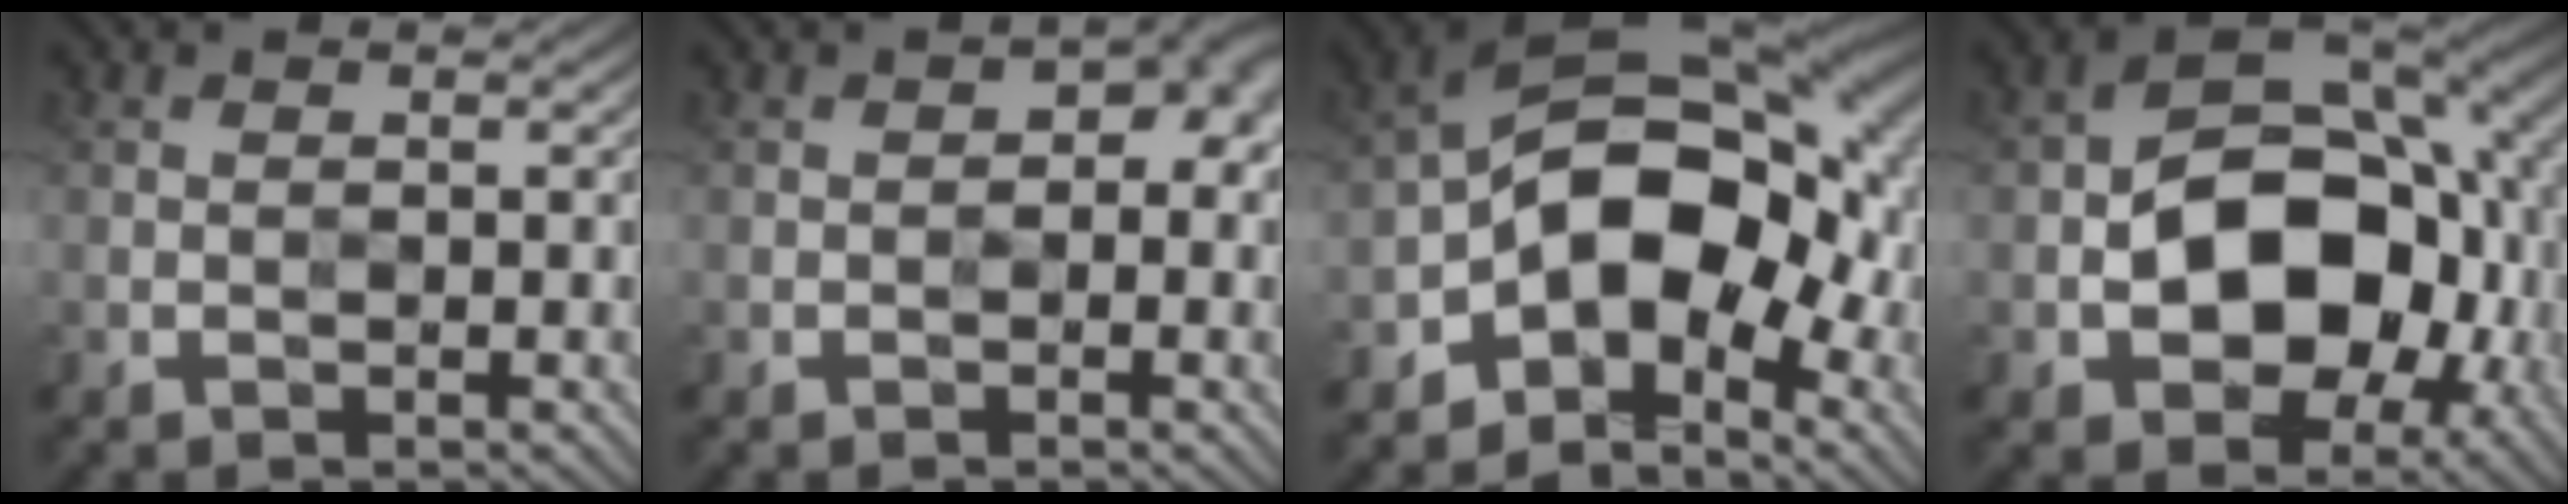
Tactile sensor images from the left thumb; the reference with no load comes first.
{"total": 3.8, "force": [0.1, 2.5, 2.9], "torque": [-0.029, -0.004, 0.004]}
{"total": 13.2, "force": [-3.5, 8.6, 9.5], "torque": [-0.126, -0.003, -0.076]}
{"total": 14.3, "force": [-1.9, 9.7, 10.4], "torque": [-0.156, -0.013, -0.036]}